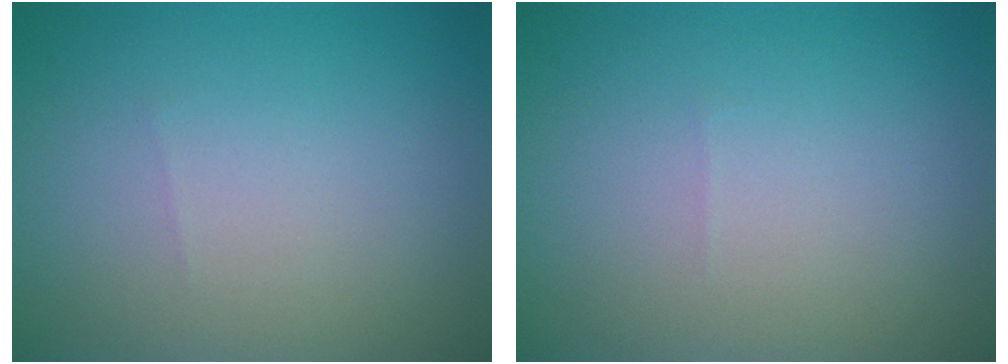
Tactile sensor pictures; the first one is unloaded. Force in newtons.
{"total": 0.0}